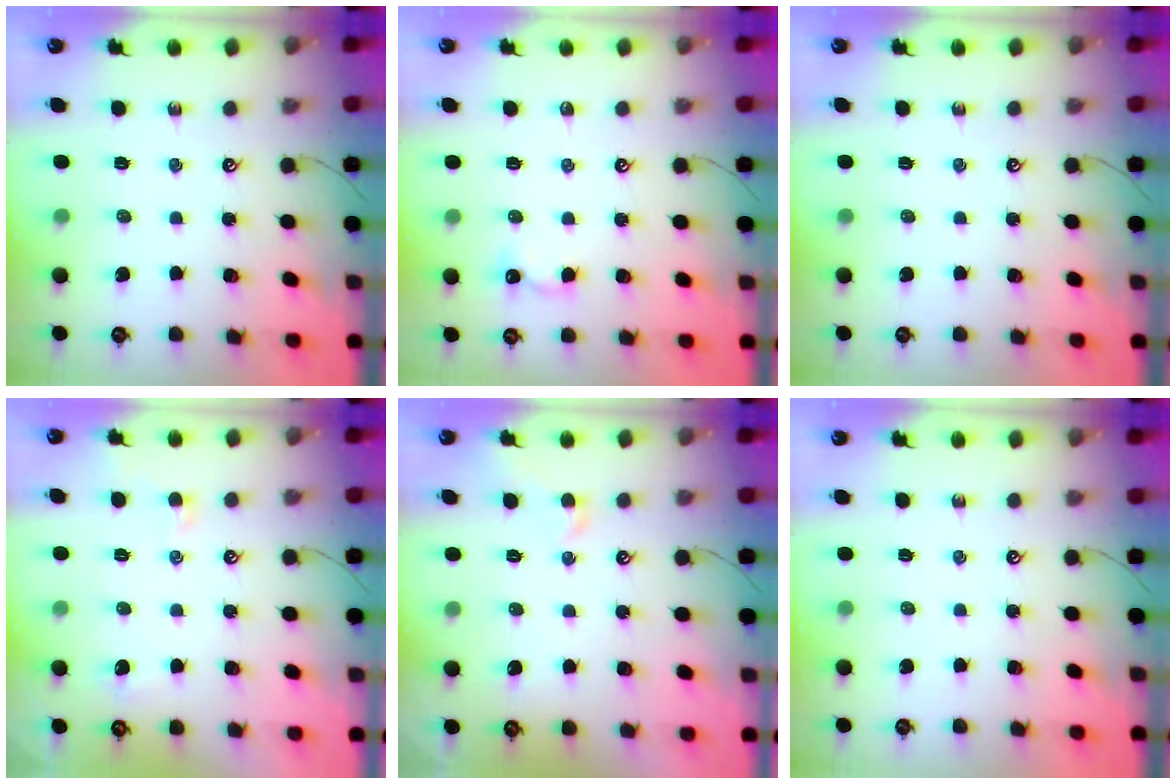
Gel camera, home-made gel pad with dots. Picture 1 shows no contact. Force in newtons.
{"total": 4.7, "press": 4.6, "slide": 0.6}
{"total": 0.0}
{"total": 0.5, "press": 0.2, "slide": 0.5}
{"total": 0.6, "press": 0.2, "slide": 0.6}
{"total": 0.0}